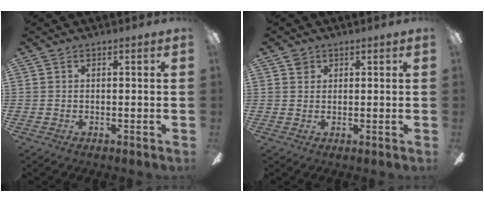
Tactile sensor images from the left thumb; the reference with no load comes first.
{"total": 1.7, "force": [1.1, 1.2, 0.3], "torque": [-0.008, 0.002, 0.021]}